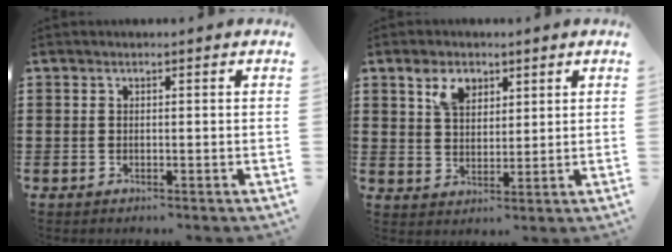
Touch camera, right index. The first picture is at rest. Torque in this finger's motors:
{"motor_torque": [0.10, 0.07, 0.34, 0.05]}